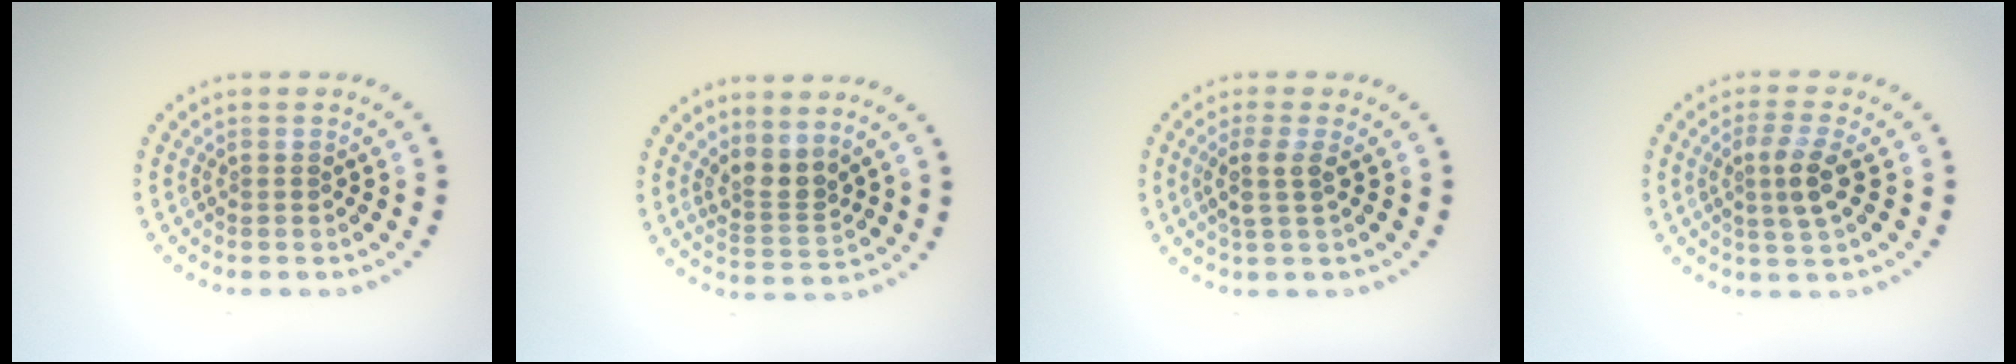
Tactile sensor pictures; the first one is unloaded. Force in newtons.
{"total": 2.7, "press": 2.0, "slide": 1.8}
{"total": 2.1, "press": 1.7, "slide": 1.3}
{"total": 2.8, "press": 2.5, "slide": 1.2}